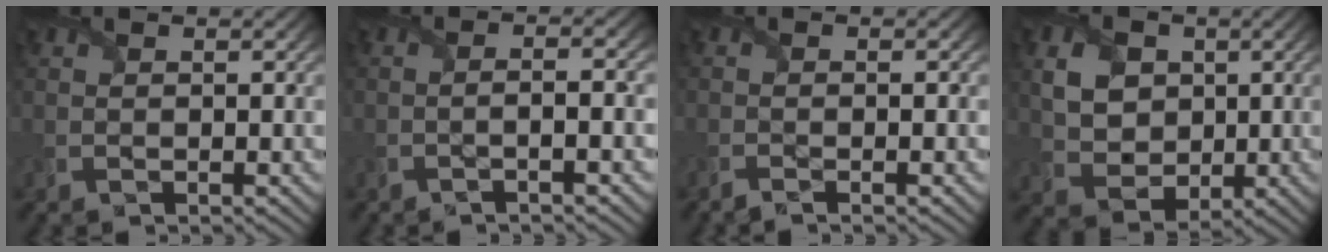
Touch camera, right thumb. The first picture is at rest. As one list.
[{"total": 2.6, "force": [-1.4, -0.2, 2.2], "torque": [-0.033, 0.007, -0.032]}, {"total": 1.6, "force": [-1.2, -0.5, 0.9], "torque": [-0.019, -0.002, -0.026]}, {"total": 6.4, "force": [1.2, 5.1, 3.7], "torque": [-0.097, 0.000, 0.017]}]